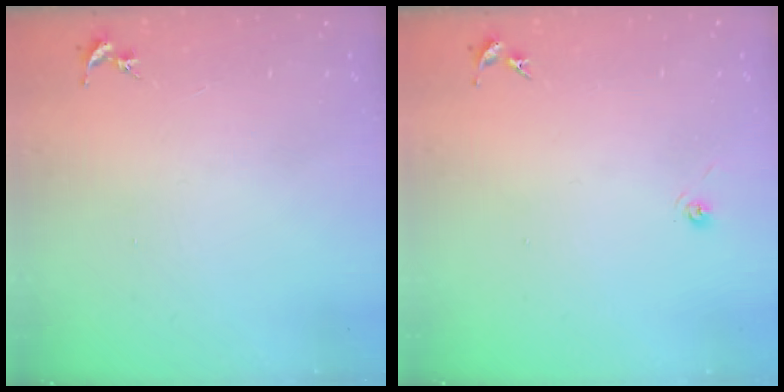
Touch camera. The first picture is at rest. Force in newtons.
{"total": 3.2, "press": 2.7, "slide": 1.7}